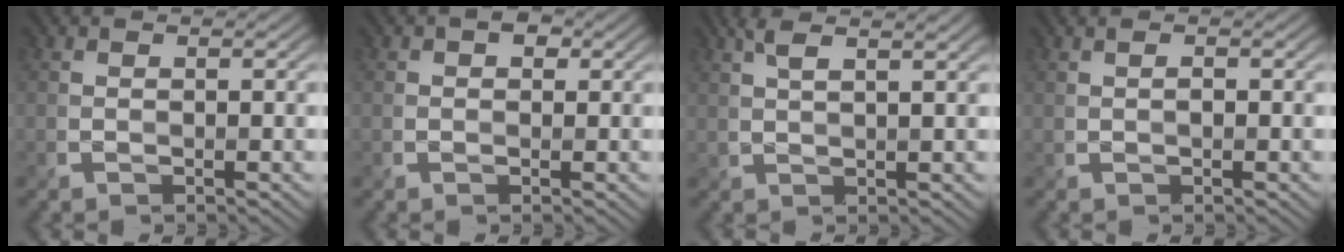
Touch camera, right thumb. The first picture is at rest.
{"total": 2.0, "force": [0.6, 1.5, 1.2], "torque": [-0.018, 0.002, 0.004]}
{"total": 3.4, "force": [2.0, 0.3, 2.7], "torque": [-0.059, 0.014, 0.041]}
{"total": 0.9, "force": [0.0, 0.3, 0.8], "torque": [-0.015, 0.002, -0.001]}